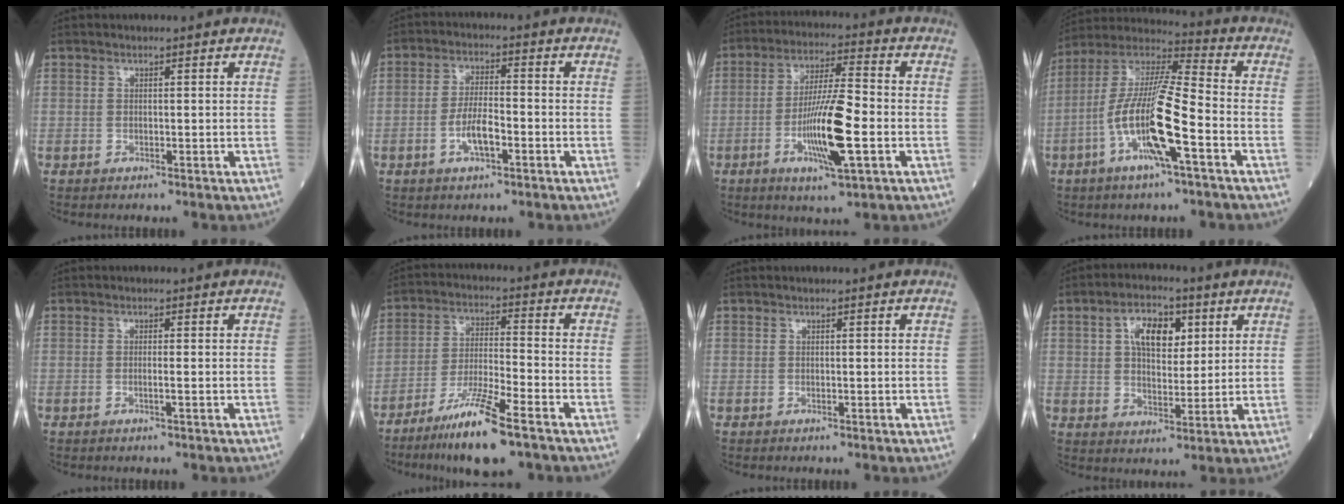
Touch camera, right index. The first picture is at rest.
{"total": 5.4, "force": [-2.1, 1.3, 4.8], "torque": [-0.099, 0.004, -0.041]}
{"total": 11.6, "force": [-3.4, 1.0, 11.0], "torque": [-0.209, -0.009, -0.062]}
{"total": 14.6, "force": [-4.9, 1.2, 13.7], "torque": [-0.276, 0.002, -0.098]}
{"total": 0.9, "force": [-0.4, -0.3, 0.7], "torque": [-0.014, 0.001, -0.009]}
{"total": 11.0, "force": [-7.2, 0.6, 8.3], "torque": [-0.163, -0.029, -0.131]}
{"total": 0.0}
{"total": 7.8, "force": [2.8, 4.0, 6.0], "torque": [-0.109, 0.014, 0.048]}